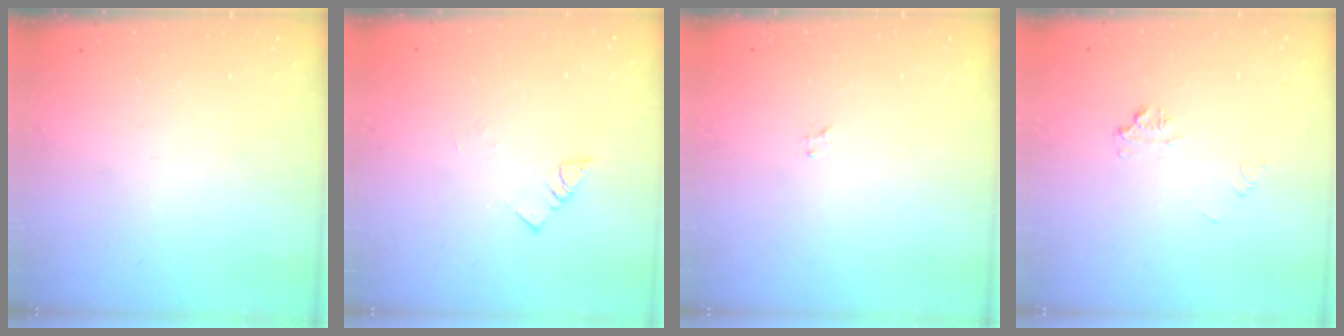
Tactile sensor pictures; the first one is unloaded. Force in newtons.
{"total": 1.7, "press": 1.7, "slide": 0.1}
{"total": 0.6, "press": 0.6, "slide": 0.1}
{"total": 4.6, "press": 4.5, "slide": 0.6}